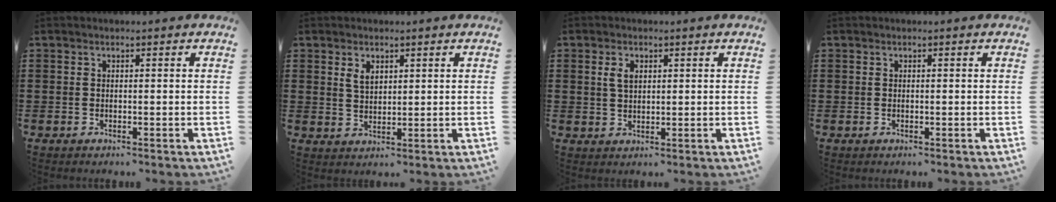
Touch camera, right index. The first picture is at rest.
{"total": 2.5, "force": [1.4, 1.5, 1.4], "torque": [-0.033, 0.003, 0.026]}
{"total": 2.6, "force": [0.9, 1.5, 2.0], "torque": [-0.043, 0.006, 0.015]}
{"total": 0.0}